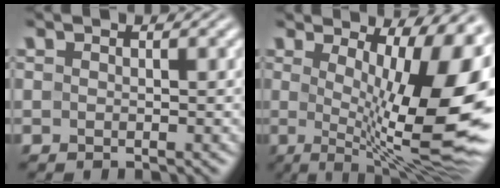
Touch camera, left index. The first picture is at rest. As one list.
[{"total": 14.6, "force": [0.9, 4.3, 13.9], "torque": [-0.161, -0.005, 0.015]}]